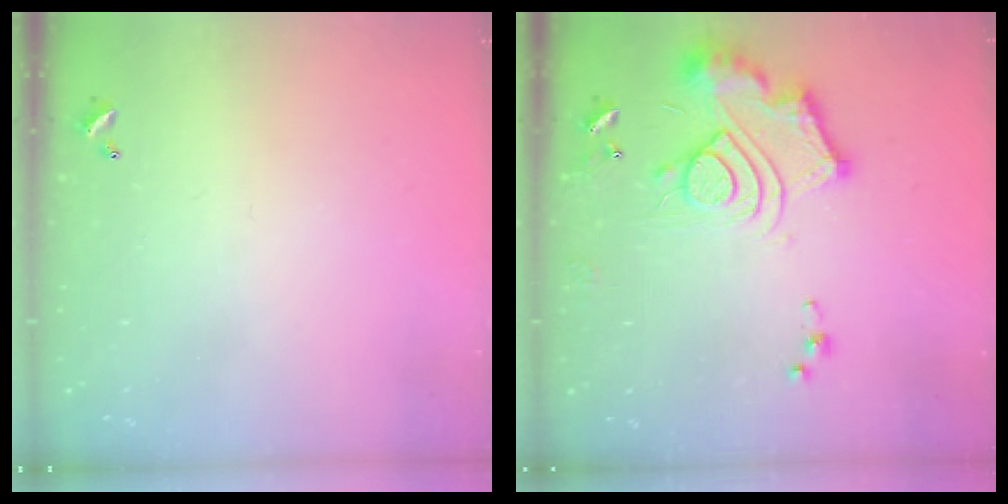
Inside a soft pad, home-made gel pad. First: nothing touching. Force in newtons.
{"total": 14.1, "press": 14.1, "slide": 1.3}